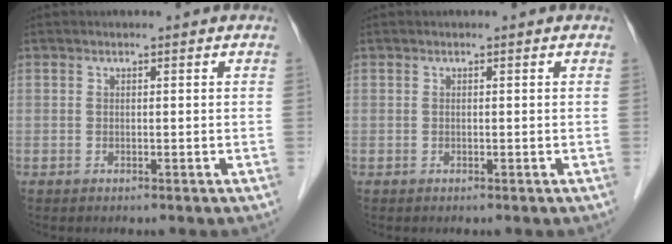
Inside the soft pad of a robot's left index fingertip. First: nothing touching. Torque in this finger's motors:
{"motor_torque": [0.07, 0.03, 0.00, 0.01]}